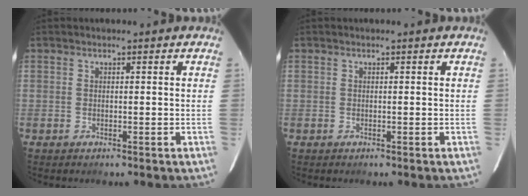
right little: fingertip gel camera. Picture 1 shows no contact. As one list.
[{"total": 0.0}]